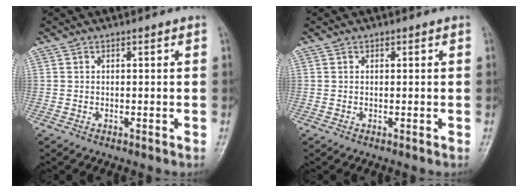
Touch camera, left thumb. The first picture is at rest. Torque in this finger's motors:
{"motor_torque": [-0.01, 0.01, -0.04, -0.02, 0.00]}